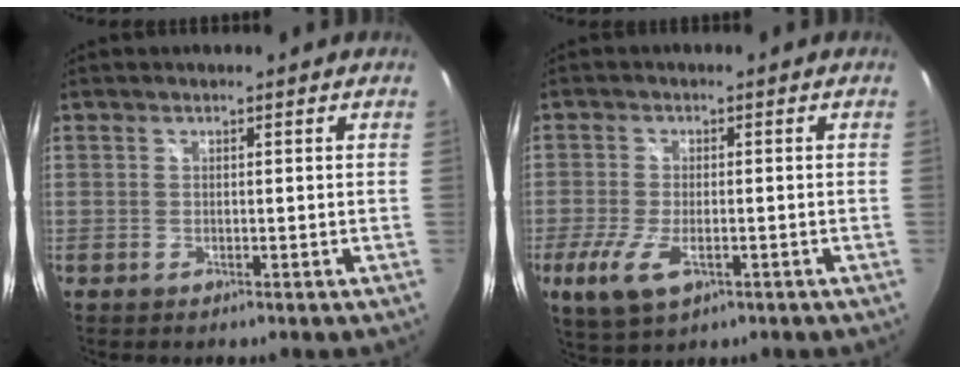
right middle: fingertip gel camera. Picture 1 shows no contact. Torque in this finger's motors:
{"motor_torque": [0.42, -0.42, 0.48, 0.14]}